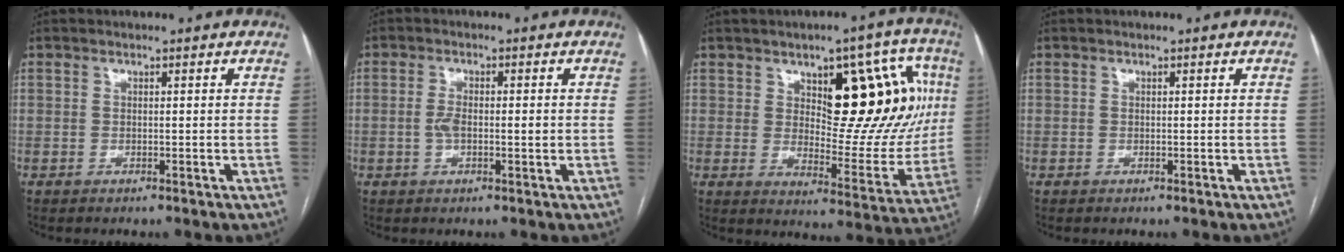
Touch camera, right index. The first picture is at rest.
{"total": 3.4, "force": [-0.1, 1.3, 3.1], "torque": [-0.066, 0.009, -0.002]}
{"total": 18.5, "force": [5.5, 7.8, 15.9], "torque": [-0.192, 0.021, 0.085]}
{"total": 0.0}